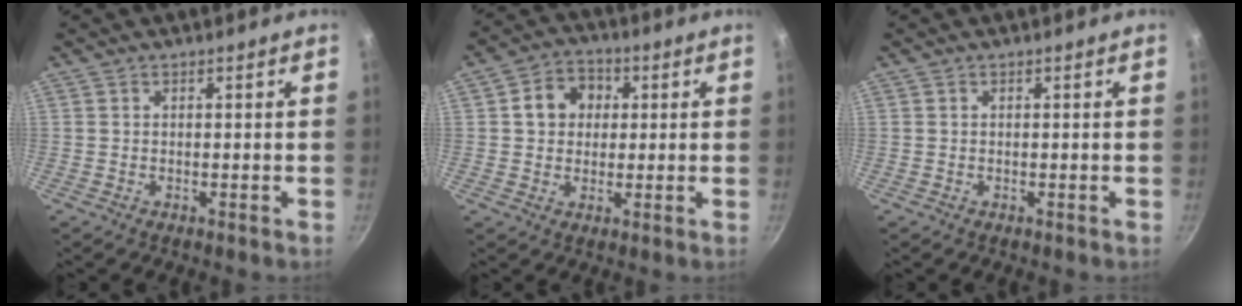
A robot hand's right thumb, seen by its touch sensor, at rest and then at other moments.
{"total": 7.7, "force": [1.6, 6.5, 3.7], "torque": [-0.027, 0.010, 0.015]}
{"total": 0.0}